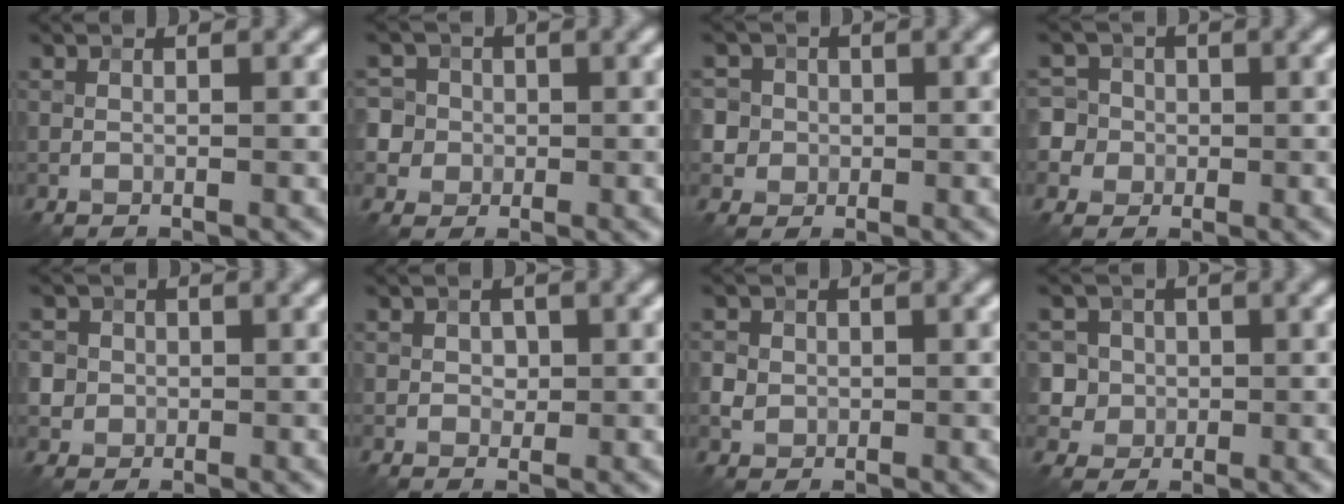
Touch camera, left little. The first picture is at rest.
{"total": 6.5, "force": [0.8, 6.1, 2.1], "torque": [-0.040, 0.030, -0.014]}
{"total": 5.4, "force": [1.0, 5.0, 1.7], "torque": [-0.034, 0.034, -0.006]}
{"total": 6.3, "force": [-0.1, 6.0, 1.9], "torque": [-0.035, 0.030, -0.029]}
{"total": 3.3, "force": [0.5, 3.1, 1.0], "torque": [-0.007, 0.019, -0.001]}
{"total": 1.0, "force": [0.2, 0.8, 0.5], "torque": [-0.007, -0.003, 0.001]}
{"total": 1.5, "force": [0.0, 1.4, 0.6], "torque": [-0.009, 0.004, 0.004]}
{"total": 5.3, "force": [1.1, 4.9, 1.7], "torque": [-0.028, 0.030, 0.000]}